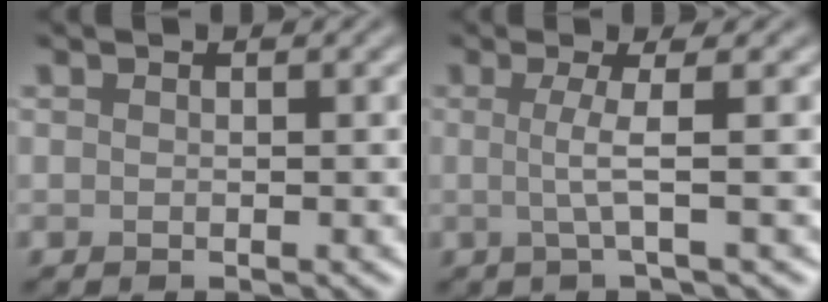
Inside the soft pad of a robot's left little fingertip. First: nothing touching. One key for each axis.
{"total": 2.9, "fx": 0.1, "fy": 0.6, "fz": 2.8, "tx": -0.052, "ty": -0.002, "tz": -0.008}